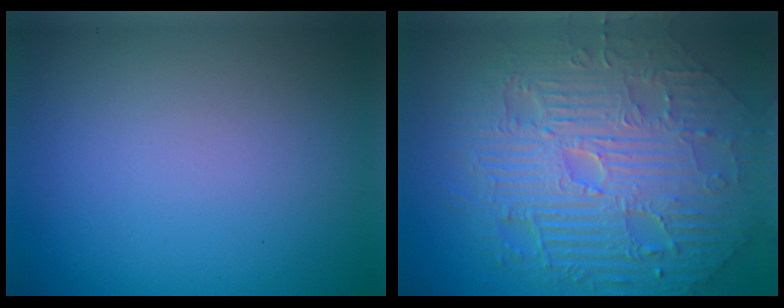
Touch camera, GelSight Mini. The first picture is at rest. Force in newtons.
{"total": 11.5, "press": 7.5, "slide": 8.7}